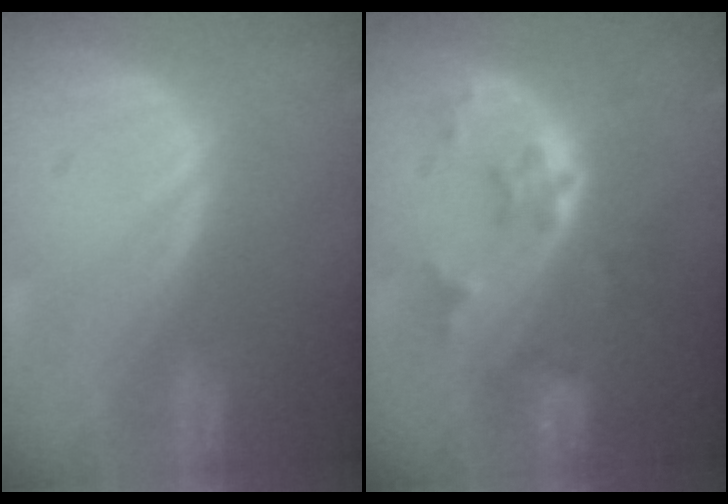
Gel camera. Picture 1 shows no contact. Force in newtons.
{"total": 5.8, "press": 5.2, "slide": 2.5}